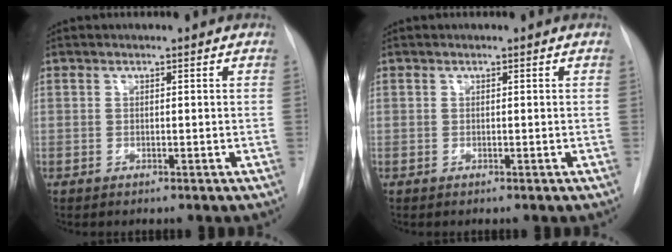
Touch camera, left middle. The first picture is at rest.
{"total": 0.0}